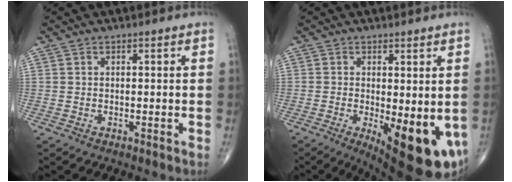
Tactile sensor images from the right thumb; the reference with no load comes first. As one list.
[{"total": 13.5, "force": [-3.2, 4.6, 12.3], "torque": [-0.152, -0.025, -0.030]}]